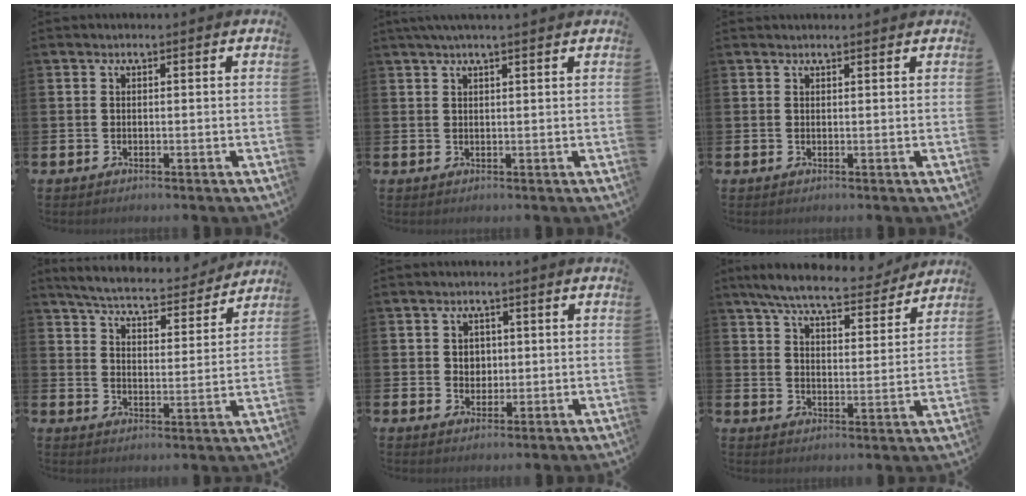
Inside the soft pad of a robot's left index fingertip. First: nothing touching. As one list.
[{"total": 2.2, "force": [1.9, -0.1, 1.2], "torque": [-0.024, 0.001, 0.034]}, {"total": 0.7, "force": [0.7, -0.1, 0.1], "torque": [0.008, -0.005, 0.011]}, {"total": 5.9, "force": [5.6, 0.8, 1.5], "torque": [-0.056, -0.039, 0.094]}, {"total": 2.3, "force": [0.9, 2.0, 0.8], "torque": [-0.002, 0.003, 0.009]}, {"total": 7.8, "force": [7.1, 1.2, 3.0], "torque": [-0.079, -0.039, 0.123]}]